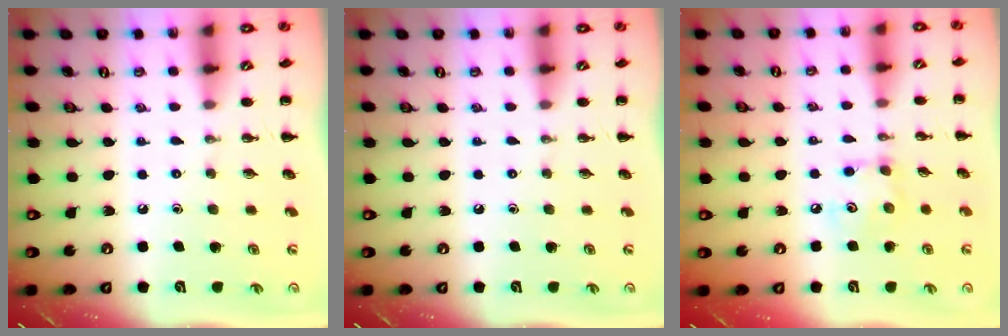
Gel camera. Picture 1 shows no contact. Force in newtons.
{"total": 0.0}
{"total": 5.8, "press": 5.8, "slide": 0.5}